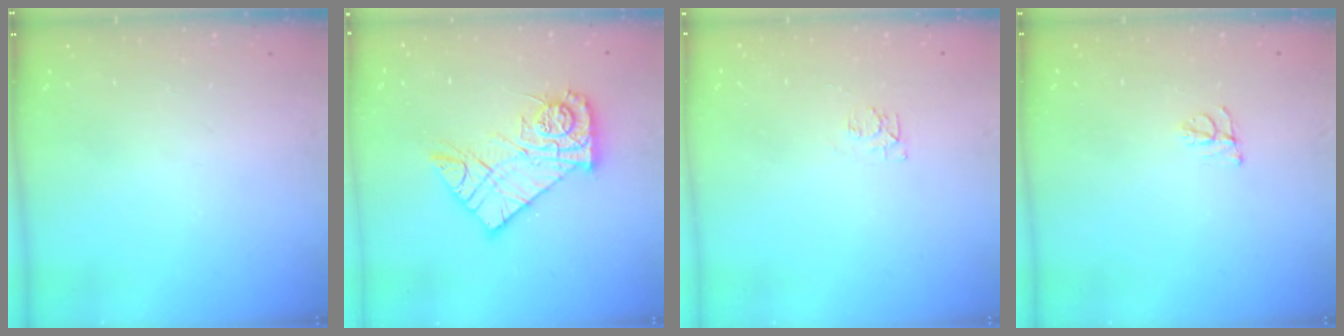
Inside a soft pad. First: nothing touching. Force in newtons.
{"total": 14.6, "press": 14.6, "slide": 1.4}
{"total": 4.6, "press": 4.5, "slide": 0.5}
{"total": 5.6, "press": 5.5, "slide": 0.6}